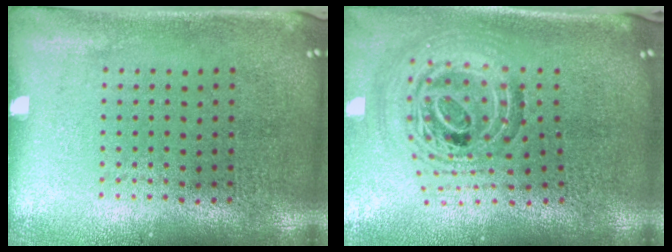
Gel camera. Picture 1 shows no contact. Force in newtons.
{"total": 1.6, "press": 1.3, "slide": 0.9}